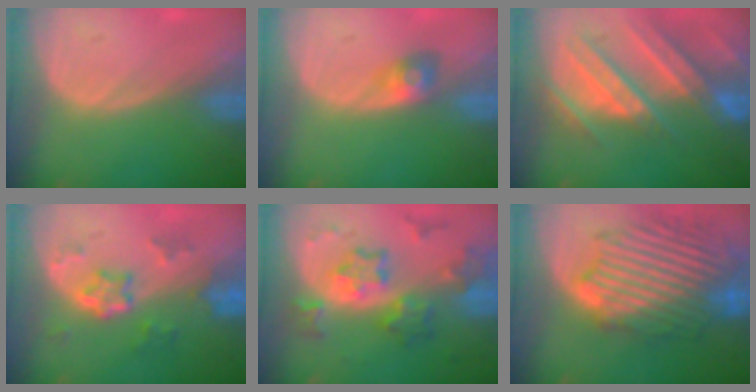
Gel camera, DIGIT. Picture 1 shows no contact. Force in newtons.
{"total": 3.0, "press": 2.6, "slide": 1.4}
{"total": 11.1, "press": 9.8, "slide": 5.2}
{"total": 5.9, "press": 5.3, "slide": 2.6}
{"total": 8.3, "press": 8.3, "slide": 0.6}
{"total": 13.1, "press": 13.0, "slide": 1.1}